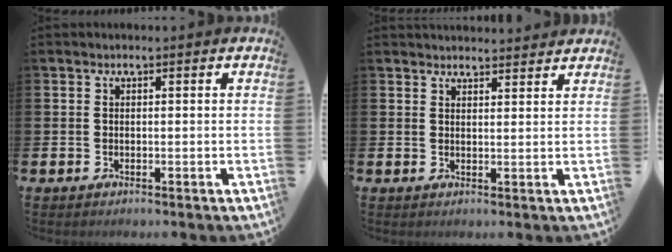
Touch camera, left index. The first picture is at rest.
{"total": 2.8, "force": [2.7, 0.5, -0.1], "torque": [0.007, -0.016, 0.048]}